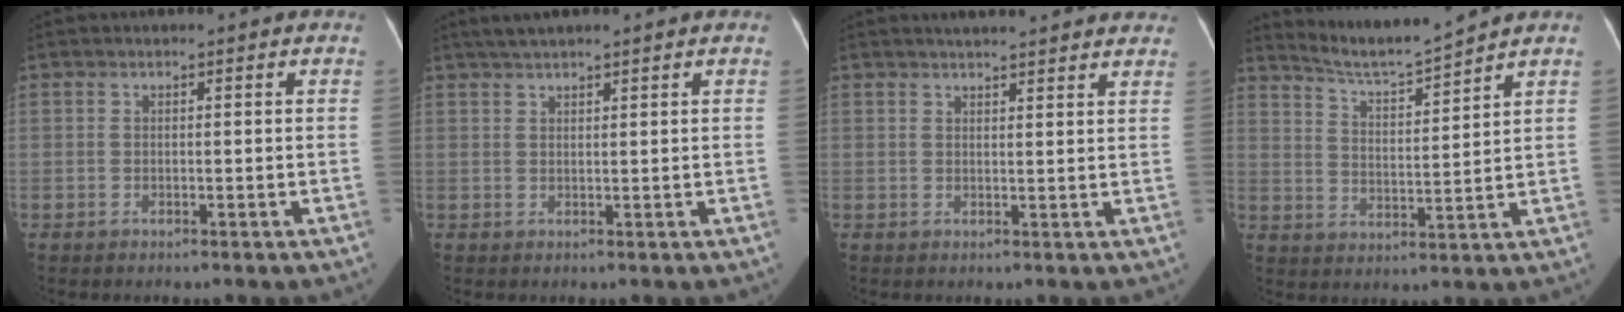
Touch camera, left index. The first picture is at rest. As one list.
[{"total": 3.8, "force": [3.1, 0.2, 2.2], "torque": [-0.040, 0.024, 0.057]}, {"total": 12.5, "force": [11.3, 2.0, 4.9], "torque": [-0.051, 0.023, 0.127]}, {"total": 7.3, "force": [7.0, -1.5, 1.2], "torque": [-0.034, -0.009, 0.137]}]